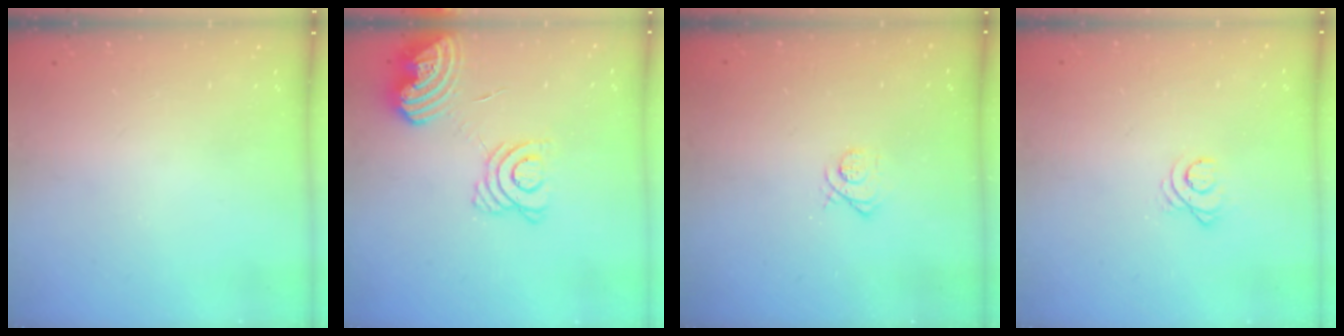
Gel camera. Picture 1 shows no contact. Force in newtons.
{"total": 14.4, "press": 14.3, "slide": 1.8}
{"total": 3.7, "press": 3.7, "slide": 0.1}
{"total": 2.7, "press": 2.7, "slide": 0.3}